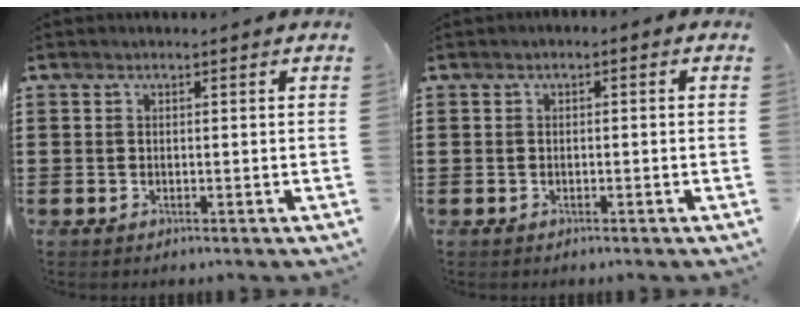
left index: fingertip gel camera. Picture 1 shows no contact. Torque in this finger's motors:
{"motor_torque": [1.29, -0.84, 0.35, 0.04]}